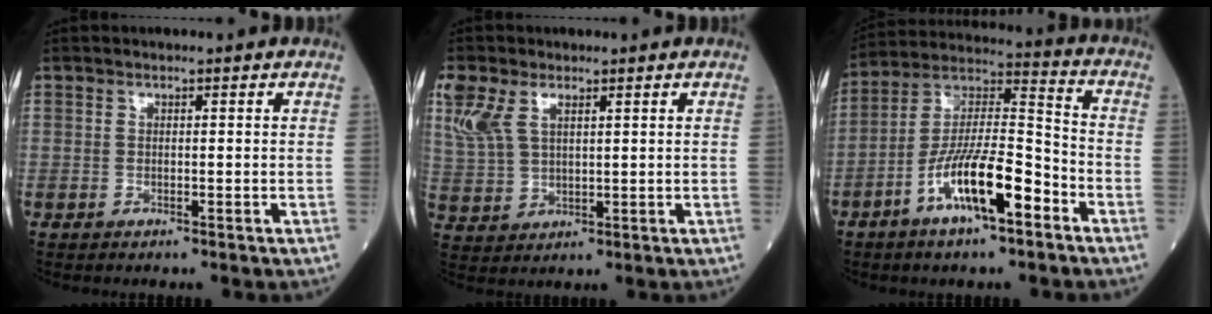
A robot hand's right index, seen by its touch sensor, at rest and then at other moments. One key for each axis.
{"total": 9.4, "fx": 4.6, "fy": 5.2, "fz": 6.3, "tx": -0.173, "ty": 0.019, "tz": 0.103}
{"total": 13.8, "fx": -6.7, "fy": 2.9, "fz": 11.7, "tx": -0.222, "ty": 0.007, "tz": -0.118}